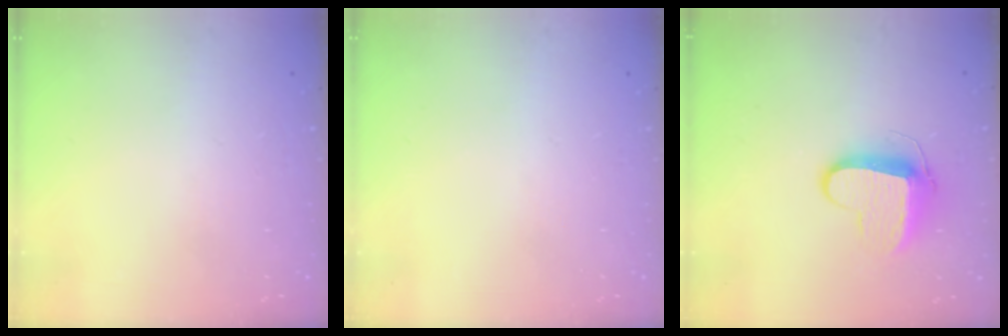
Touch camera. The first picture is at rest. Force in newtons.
{"total": 0.0}
{"total": 10.1, "press": 10.1, "slide": 0.5}